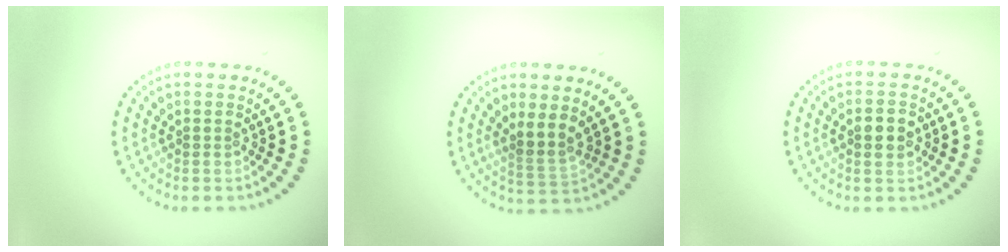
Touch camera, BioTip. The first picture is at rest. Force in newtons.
{"total": 2.5, "press": 1.9, "slide": 1.6}
{"total": 2.2, "press": 2.2, "slide": 0.1}